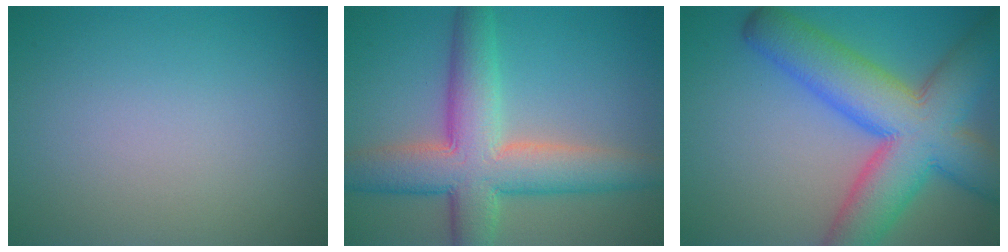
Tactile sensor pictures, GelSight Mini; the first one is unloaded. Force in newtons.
{"total": 8.9, "press": 8.9, "slide": 0.2}
{"total": 11.7, "press": 11.7, "slide": 0.5}